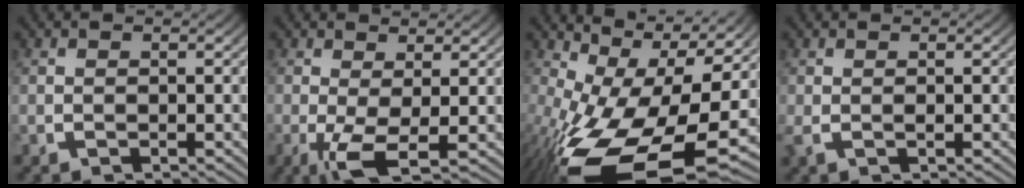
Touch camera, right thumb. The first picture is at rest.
{"total": 4.9, "force": [-1.1, 2.0, 4.3], "torque": [-0.093, -0.031, -0.008]}
{"total": 16.1, "force": [-0.7, 8.8, 13.5], "torque": [-0.263, -0.065, 0.028]}
{"total": 0.9, "force": [0.2, 0.4, 0.7], "torque": [-0.020, 0.000, 0.004]}